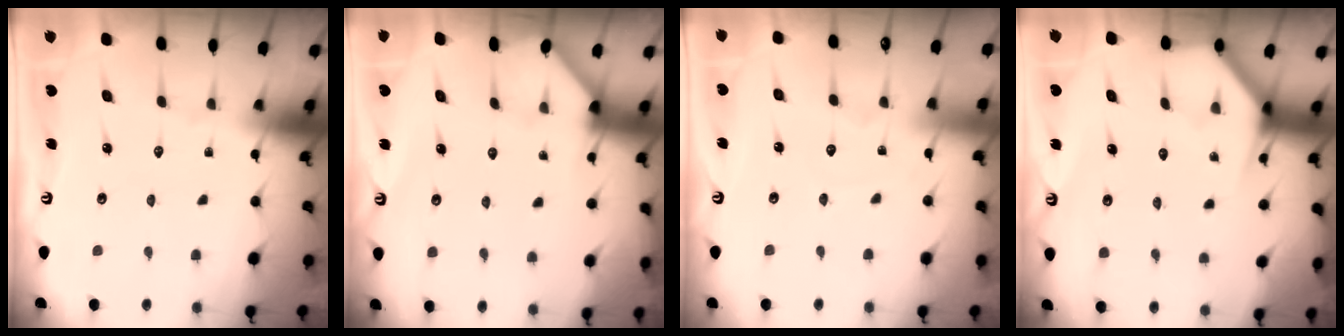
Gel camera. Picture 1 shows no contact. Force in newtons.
{"total": 2.6, "press": 2.6, "slide": 0.2}
{"total": 2.7, "press": 2.7, "slide": 0.4}
{"total": 3.9, "press": 3.8, "slide": 0.3}